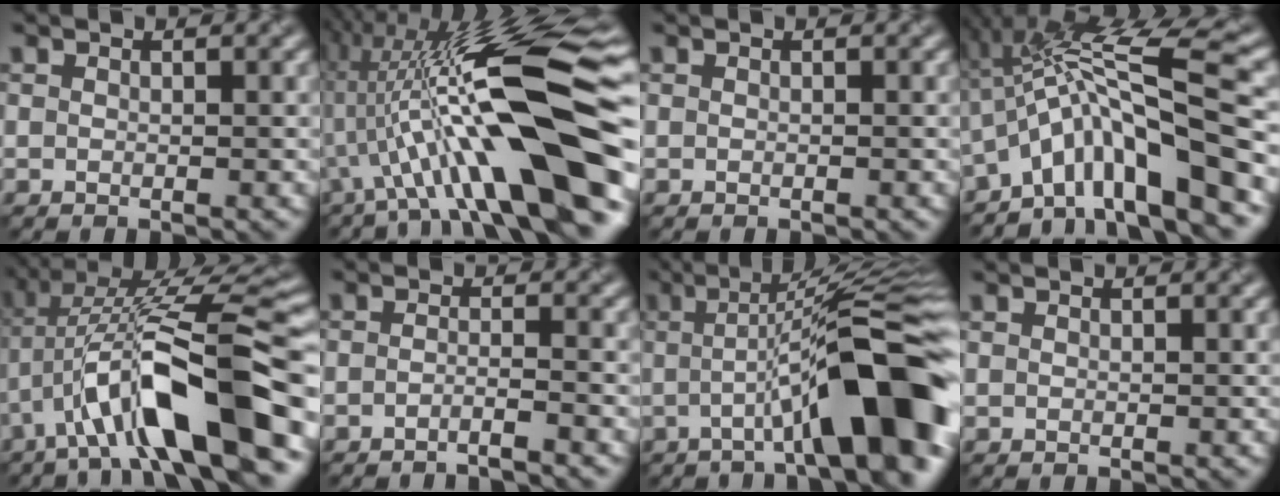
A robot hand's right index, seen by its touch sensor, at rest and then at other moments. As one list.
[{"total": 15.0, "force": [-2.1, 2.9, 14.6], "torque": [-0.238, 0.037, -0.038]}, {"total": 0.0}, {"total": 10.6, "force": [-3.8, 2.1, 9.6], "torque": [-0.143, 0.021, -0.068]}, {"total": 12.2, "force": [-4.6, 2.8, 11.0], "torque": [-0.183, 0.022, -0.080]}, {"total": 2.0, "force": [-1.8, 0.2, 0.9], "torque": [-0.006, -0.004, -0.043]}, {"total": 11.9, "force": [-2.8, 2.1, 11.4], "torque": [-0.146, 0.017, -0.050]}, {"total": 0.0}]